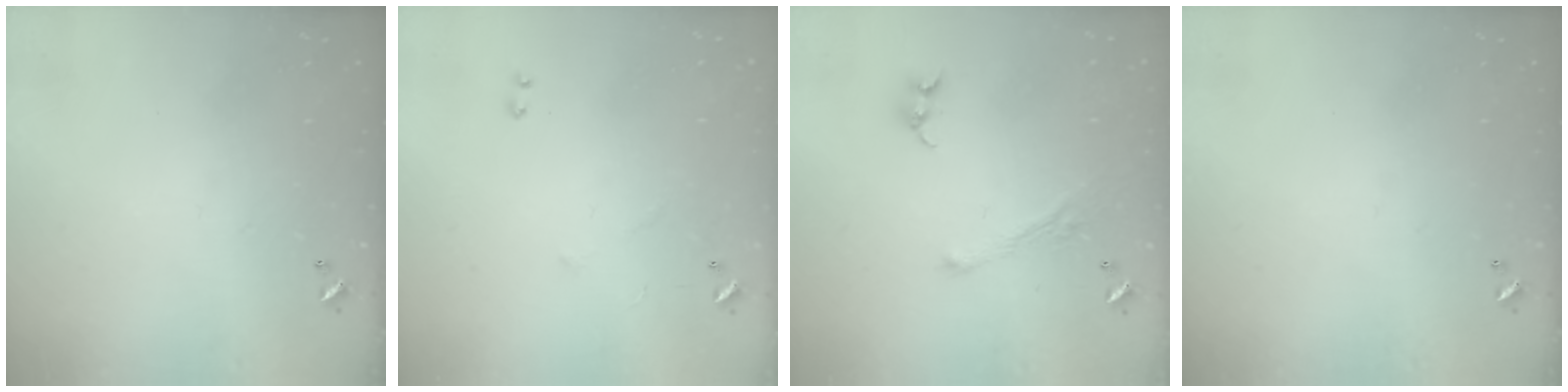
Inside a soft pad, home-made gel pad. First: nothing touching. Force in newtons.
{"total": 5.9, "press": 5.9, "slide": 0.7}
{"total": 2.7, "press": 2.7, "slide": 0.4}
{"total": 0.0}